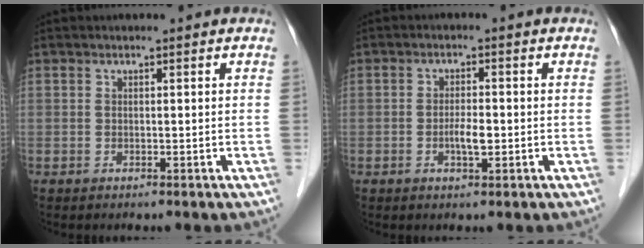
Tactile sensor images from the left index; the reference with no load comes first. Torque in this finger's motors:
{"motor_torque": [0.18, 0.16, 0.10, 0.05]}